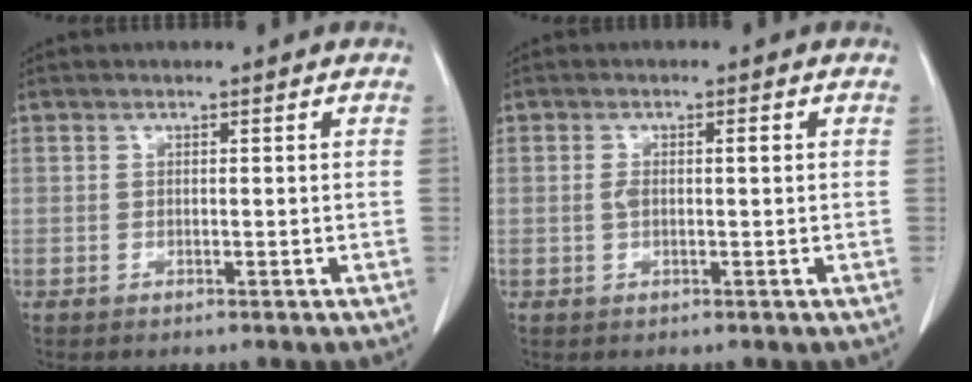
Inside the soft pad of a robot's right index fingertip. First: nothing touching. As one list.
[{"total": 2.3, "force": [0.2, 0.8, 2.2], "torque": [-0.047, 0.011, 0.006]}]